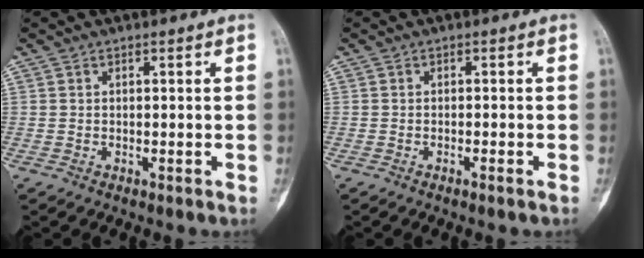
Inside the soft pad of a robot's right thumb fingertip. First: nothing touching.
{"total": 1.1, "force": [-0.7, -0.1, 0.8], "torque": [-0.021, 0.004, -0.010]}